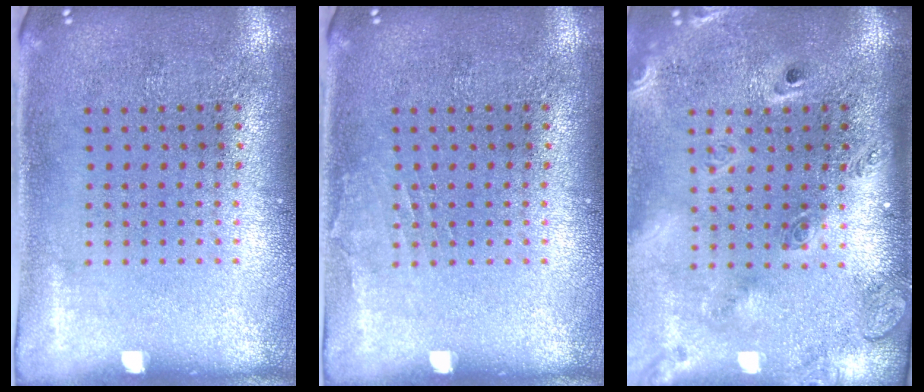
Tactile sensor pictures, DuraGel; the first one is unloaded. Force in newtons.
{"total": 0.7, "press": 0.7, "slide": 0.1}
{"total": 2.6, "press": 1.9, "slide": 1.8}